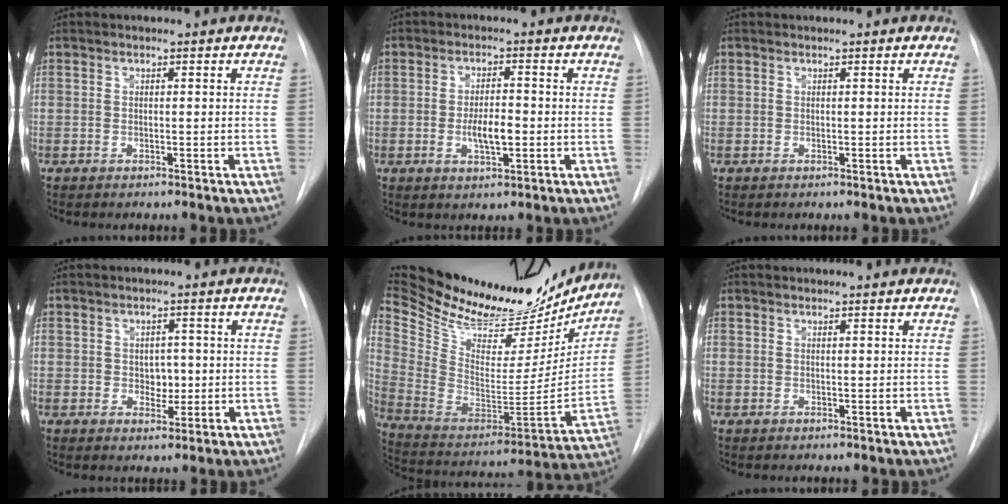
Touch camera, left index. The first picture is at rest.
{"total": 4.6, "force": [-1.3, 1.5, 4.1], "torque": [-0.073, -0.006, -0.021]}
{"total": 0.0}
{"total": 2.5, "force": [-0.4, 2.0, 1.6], "torque": [-0.014, -0.005, -0.004]}
{"total": 33.0, "force": [27.8, 10.1, 14.5], "torque": [-0.267, -0.042, 0.408]}
{"total": 1.2, "force": [1.2, 0.1, 0.0], "torque": [-0.007, 0.008, 0.014]}